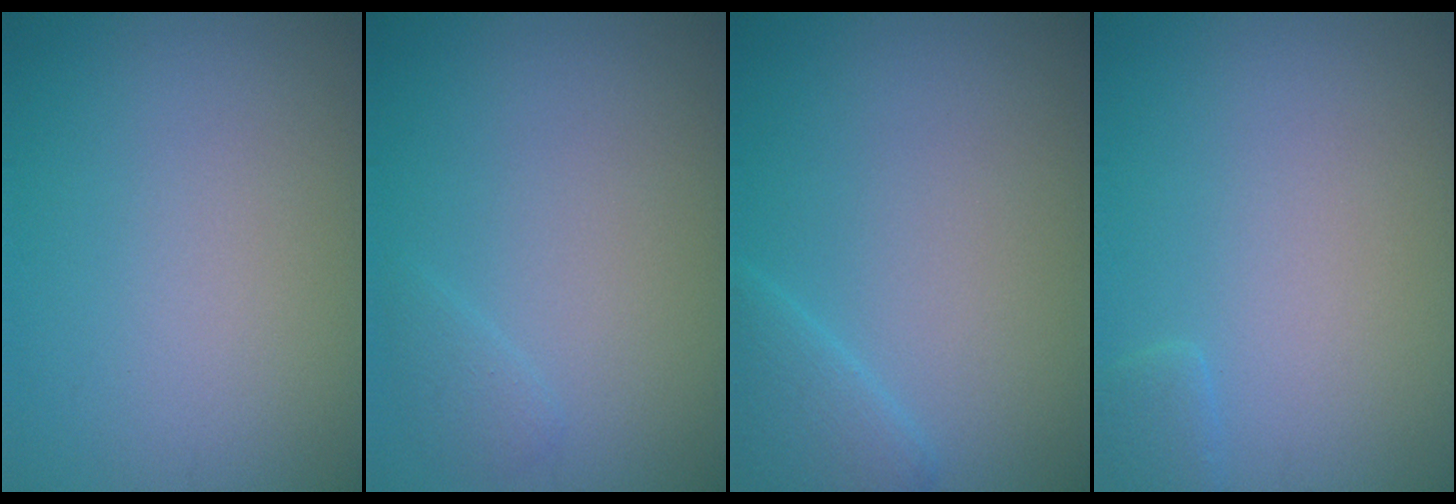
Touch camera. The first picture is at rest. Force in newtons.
{"total": 0.9, "press": 0.9, "slide": 0.1}
{"total": 2.2, "press": 2.2, "slide": 0.1}
{"total": 0.9, "press": 0.9, "slide": 0.1}